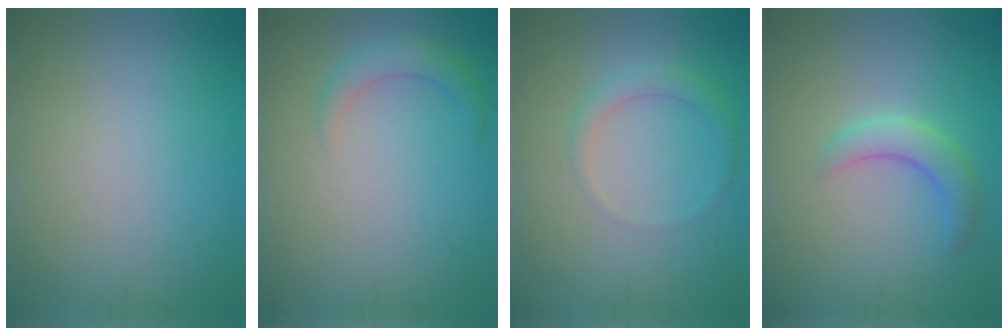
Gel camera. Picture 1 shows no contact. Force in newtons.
{"total": 2.0, "press": 2.0, "slide": 0.2}
{"total": 1.8, "press": 1.8, "slide": 0.1}
{"total": 2.9, "press": 2.9, "slide": 0.2}